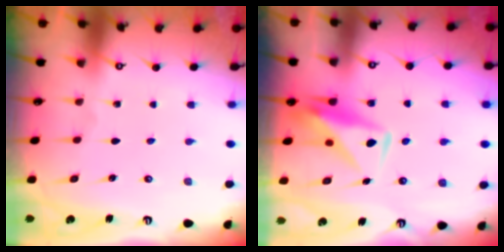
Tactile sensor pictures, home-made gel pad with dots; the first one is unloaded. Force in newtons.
{"total": 9.5, "press": 9.4, "slide": 0.7}